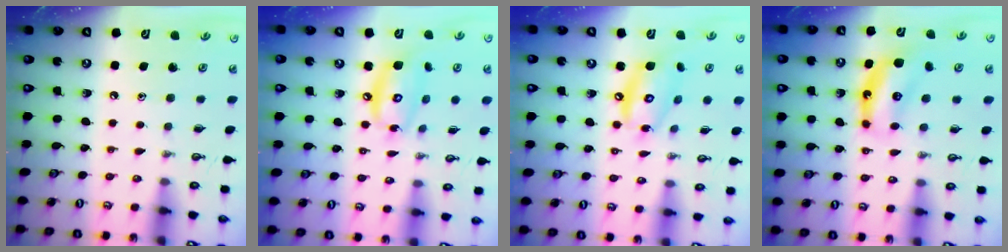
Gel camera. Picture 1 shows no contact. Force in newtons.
{"total": 12.0, "press": 12.0, "slide": 1.2}
{"total": 12.2, "press": 12.2, "slide": 1.0}
{"total": 7.5, "press": 7.5, "slide": 0.3}